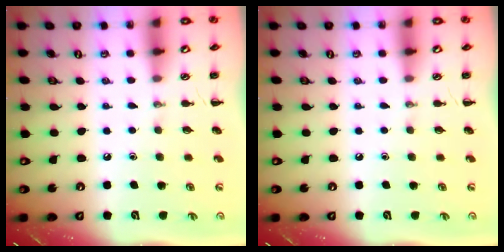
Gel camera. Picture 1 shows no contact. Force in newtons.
{"total": 0.0}